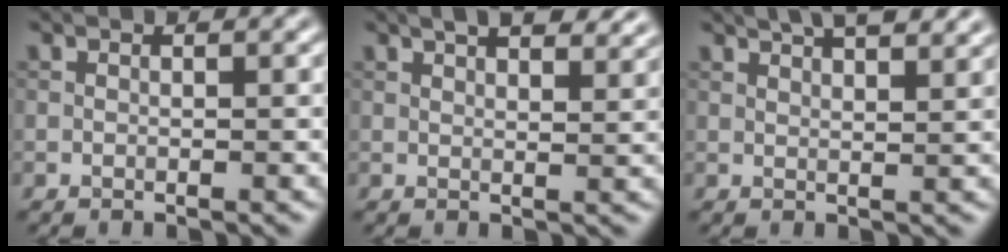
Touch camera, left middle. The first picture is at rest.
{"total": 5.6, "force": [4.0, 2.0, 3.3], "torque": [-0.028, 0.020, 0.038]}
{"total": 5.9, "force": [4.3, 1.9, 3.5], "torque": [-0.027, 0.026, 0.038]}